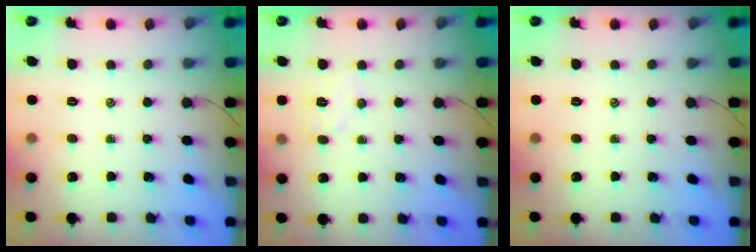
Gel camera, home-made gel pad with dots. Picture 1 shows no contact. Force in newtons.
{"total": 5.5, "press": 5.5, "slide": 0.9}
{"total": 0.0}